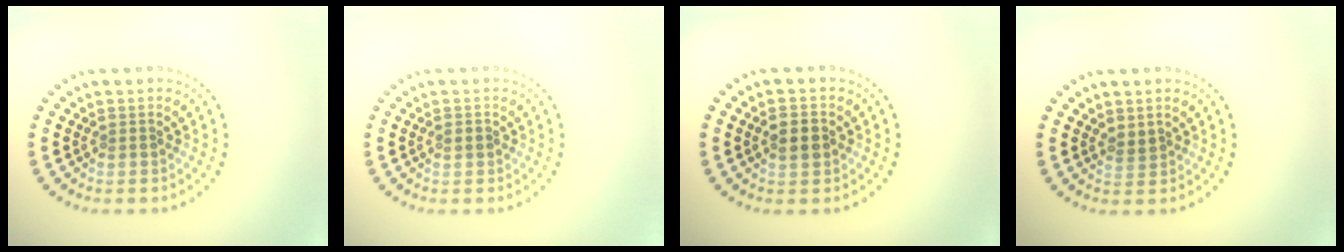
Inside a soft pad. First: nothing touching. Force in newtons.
{"total": 1.1, "press": 1.1, "slide": 0.2}
{"total": 2.4, "press": 2.4, "slide": 0.1}
{"total": 0.9, "press": 0.8, "slide": 0.5}